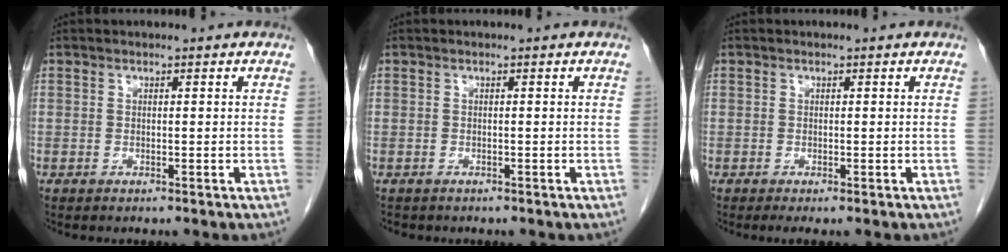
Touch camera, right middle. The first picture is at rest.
{"total": 1.1, "force": [-0.9, 0.6, 0.2], "torque": [-0.012, 0.000, -0.011]}
{"total": 1.0, "force": [-0.6, 0.1, 0.8], "torque": [-0.015, -0.005, -0.010]}